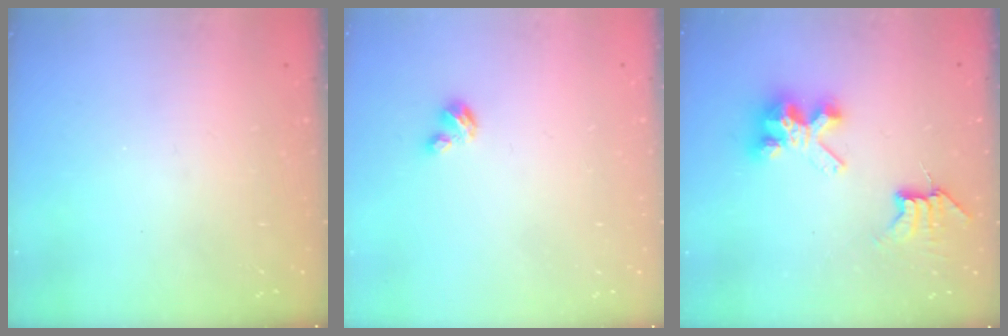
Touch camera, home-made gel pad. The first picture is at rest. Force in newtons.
{"total": 3.2, "press": 3.2, "slide": 0.3}
{"total": 9.6, "press": 9.6, "slide": 0.7}